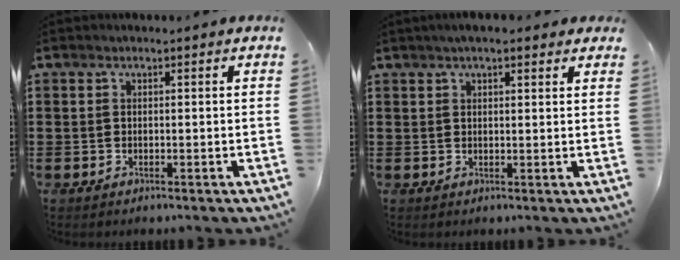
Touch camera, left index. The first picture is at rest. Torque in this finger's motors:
{"motor_torque": [1.47, -0.67, 0.63, 0.08]}